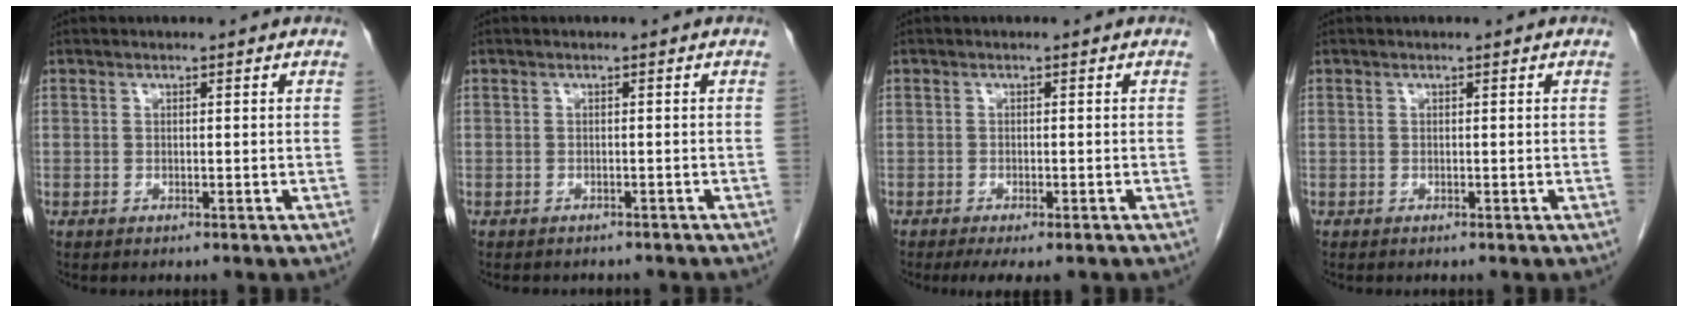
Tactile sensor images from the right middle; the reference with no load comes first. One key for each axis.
{"total": 5.1, "fx": -4.4, "fy": 1.8, "fz": 1.6, "tx": -0.019, "ty": 0.000, "tz": -0.048}
{"total": 4.9, "fx": -3.7, "fy": 1.3, "fz": 3.0, "tx": -0.038, "ty": -0.010, "tz": -0.052}
{"total": 0.0}